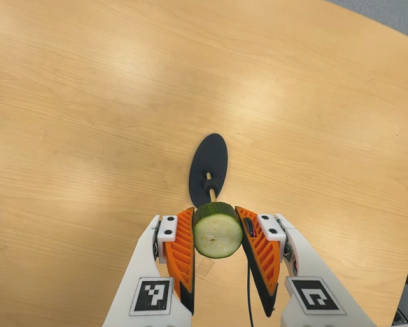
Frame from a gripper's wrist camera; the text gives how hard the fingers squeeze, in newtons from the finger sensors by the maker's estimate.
{"total": 10.1, "left": 9.1, "right": 11.1}